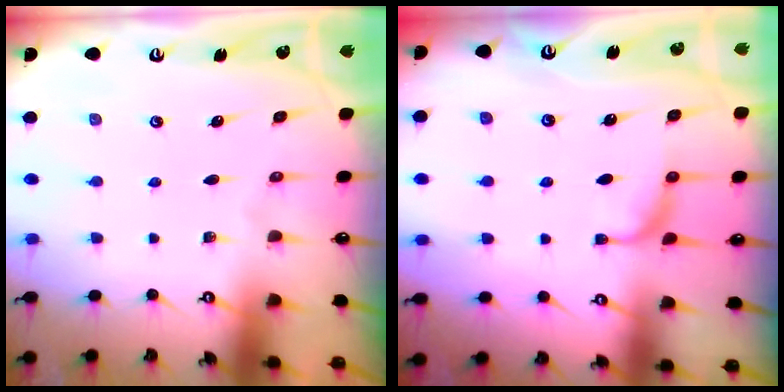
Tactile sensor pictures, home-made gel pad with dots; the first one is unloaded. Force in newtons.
{"total": 0.0}